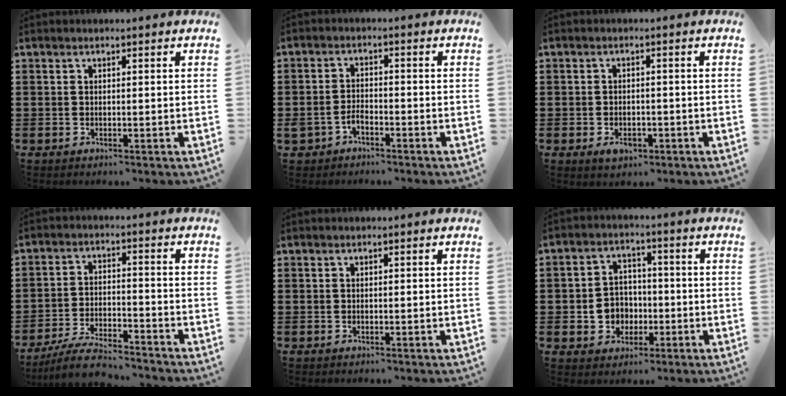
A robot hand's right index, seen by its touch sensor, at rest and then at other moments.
{"total": 2.3, "force": [-1.7, 1.3, 0.9], "torque": [-0.020, 0.003, -0.034]}
{"total": 2.3, "force": [-1.1, 1.4, 1.5], "torque": [-0.030, -0.001, -0.020]}
{"total": 6.2, "force": [-5.9, 0.4, 1.9], "torque": [-0.048, -0.002, -0.117]}
{"total": 0.0}
{"total": 5.0, "force": [-1.3, 4.6, 1.5], "torque": [-0.033, 0.010, -0.027]}